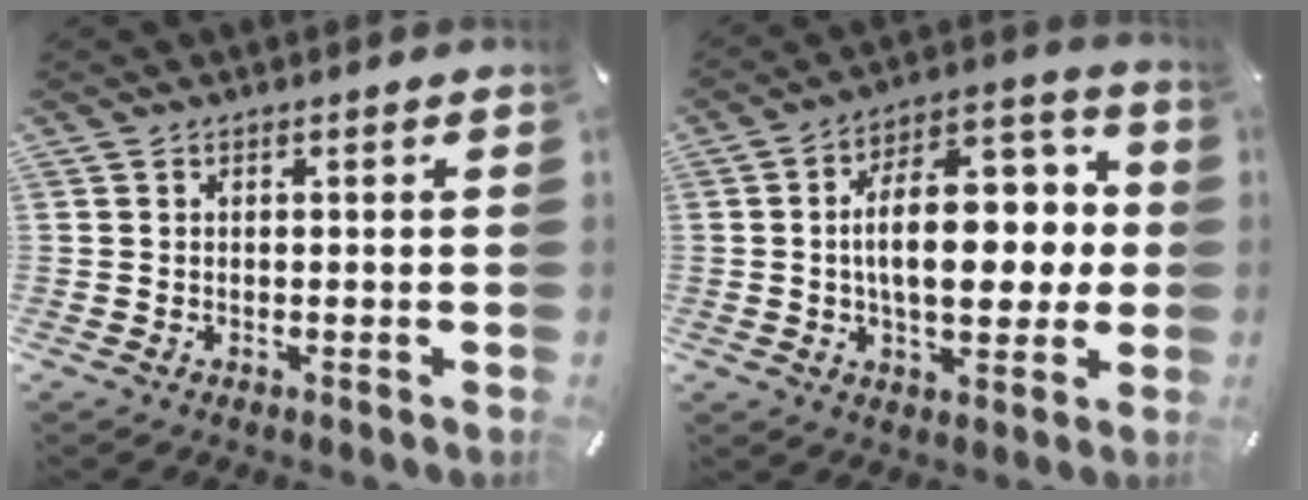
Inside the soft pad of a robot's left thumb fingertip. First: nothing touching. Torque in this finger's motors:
{"motor_torque": [2.15, 2.86, 1.18, -0.72, 0.27]}